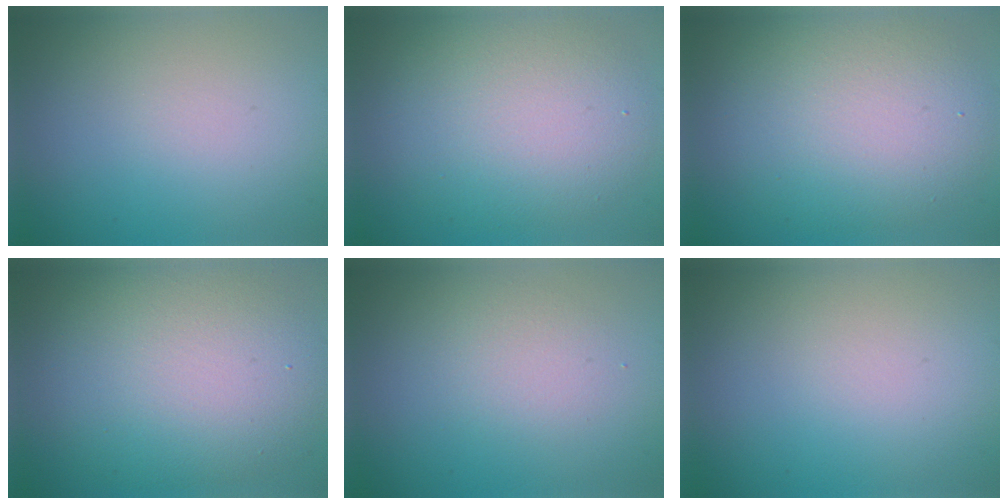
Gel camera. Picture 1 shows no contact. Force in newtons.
{"total": 7.2, "press": 7.2, "slide": 0.3}
{"total": 8.1, "press": 8.0, "slide": 0.5}
{"total": 9.4, "press": 9.3, "slide": 1.0}
{"total": 1.9, "press": 1.9, "slide": 0.1}
{"total": 0.0}